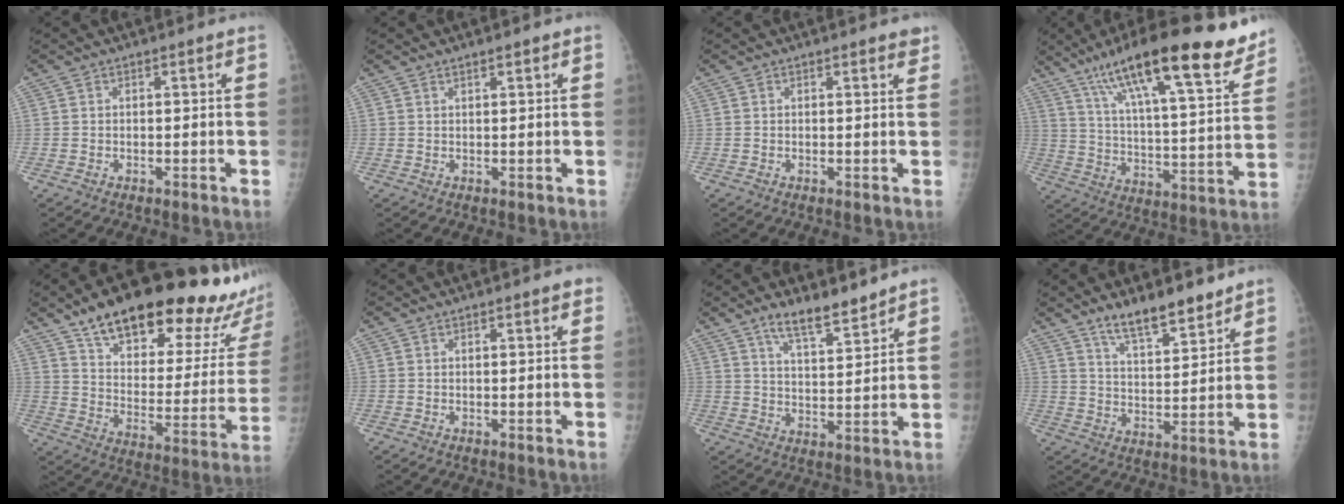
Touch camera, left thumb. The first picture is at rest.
{"total": 1.3, "force": [0.9, 0.3, 0.8], "torque": [-0.012, -0.003, 0.014]}
{"total": 1.3, "force": [1.0, 0.4, 0.7], "torque": [-0.002, -0.004, 0.009]}
{"total": 25.1, "force": [17.0, 5.6, 17.5], "torque": [-0.256, -0.045, 0.272]}
{"total": 30.4, "force": [22.1, 10.1, 18.2], "torque": [-0.226, -0.073, 0.312]}
{"total": 1.6, "force": [1.0, 0.3, 1.2], "torque": [-0.015, -0.002, 0.010]}
{"total": 8.1, "force": [6.5, 2.0, 4.4], "torque": [-0.062, -0.049, 0.116]}
{"total": 9.7, "force": [7.7, 2.5, 5.4], "torque": [-0.076, -0.055, 0.138]}